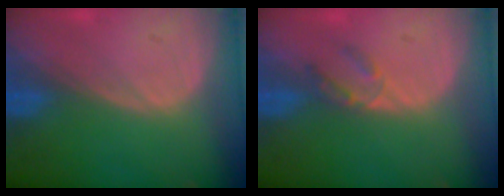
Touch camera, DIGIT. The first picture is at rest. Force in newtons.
{"total": 2.5, "press": 2.3, "slide": 1.0}